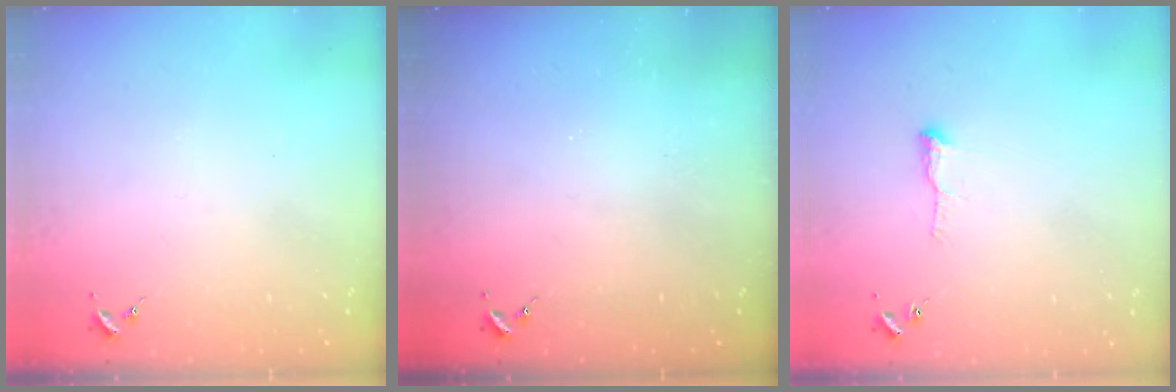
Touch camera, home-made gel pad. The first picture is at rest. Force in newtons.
{"total": 0.0}
{"total": 6.8, "press": 6.7, "slide": 0.7}